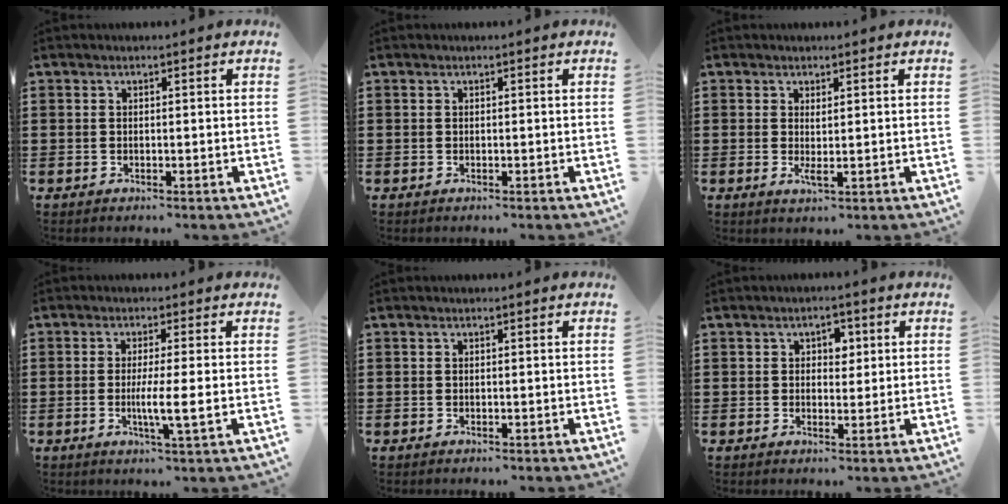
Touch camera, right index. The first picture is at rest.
{"total": 0.0}
{"total": 1.5, "force": [0.4, 0.2, 1.4], "torque": [-0.028, -0.004, 0.009]}
{"total": 4.6, "force": [-0.7, -0.2, 4.5], "torque": [-0.080, -0.012, -0.015]}
{"total": 0.0}
{"total": 2.4, "force": [0.8, 1.8, 1.5], "torque": [-0.027, 0.008, 0.010]}